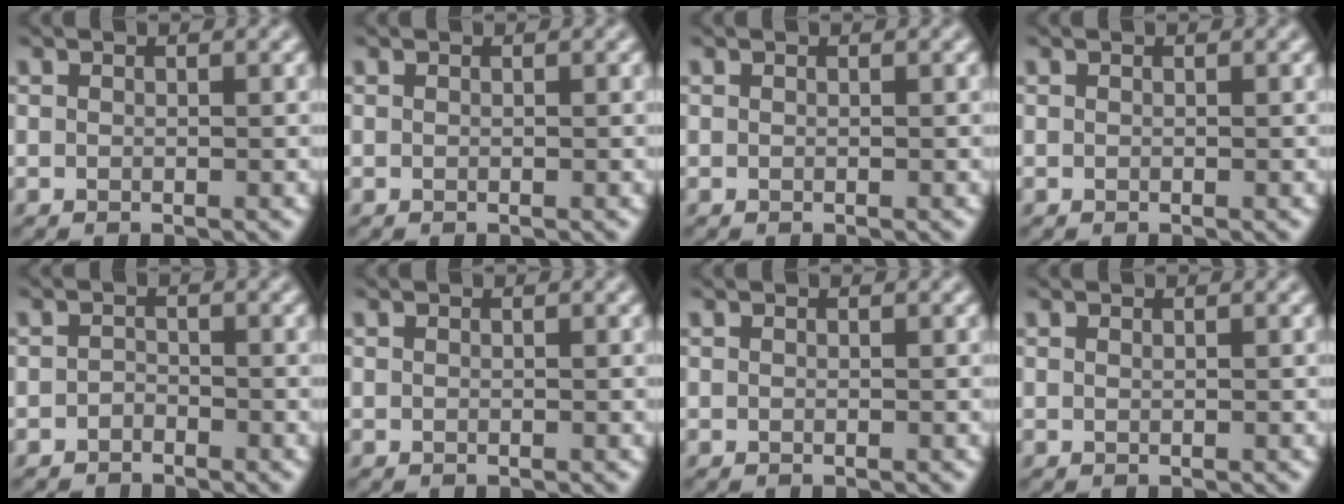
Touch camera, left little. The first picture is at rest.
{"total": 0.0}
{"total": 0.0}
{"total": 0.0}
{"total": 1.1, "force": [-1.0, 0.5, 0.0], "torque": [0.003, 0.004, -0.021]}
{"total": 0.0}
{"total": 0.0}
{"total": 0.0}